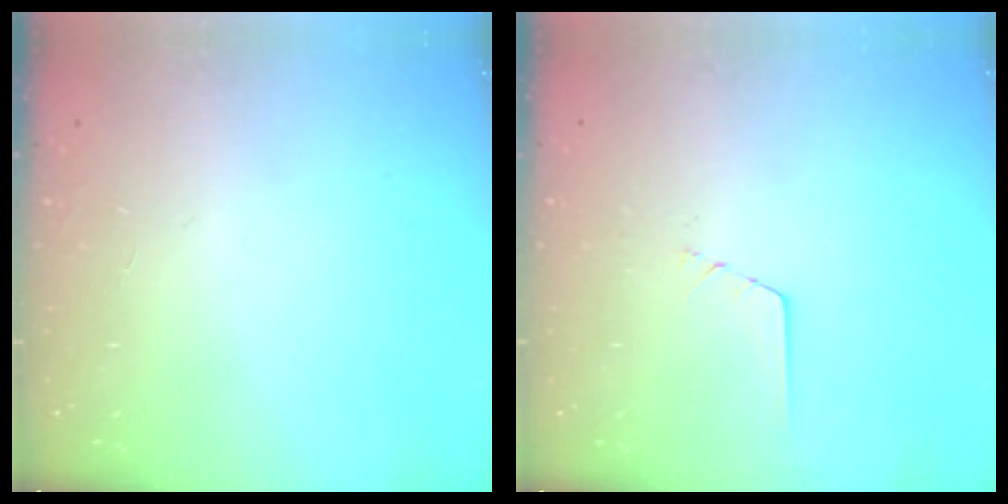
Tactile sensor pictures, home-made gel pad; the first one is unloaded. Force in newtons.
{"total": 0.6, "press": 0.6, "slide": 0.2}